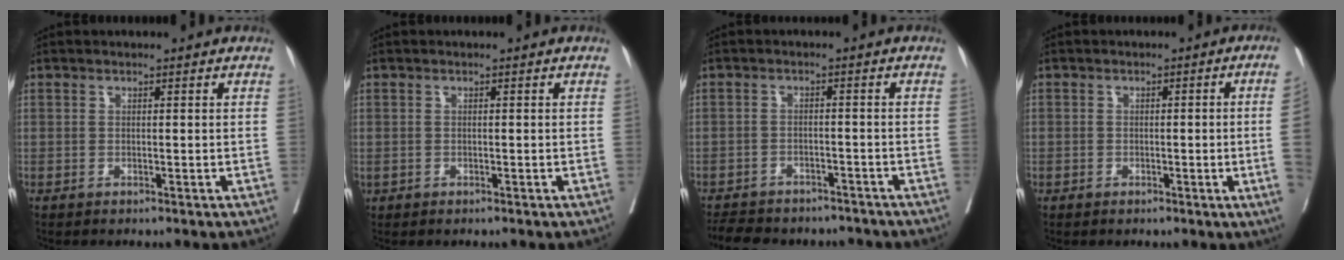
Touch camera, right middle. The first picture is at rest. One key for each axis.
{"total": 0.0}
{"total": 12.3, "fx": -10.8, "fy": 4.4, "fz": 3.9, "tx": -0.083, "ty": 0.003, "tz": -0.139}
{"total": 4.0, "fx": -0.5, "fy": -0.4, "fz": 3.9, "tx": -0.045, "ty": 0.002, "tz": -0.009}